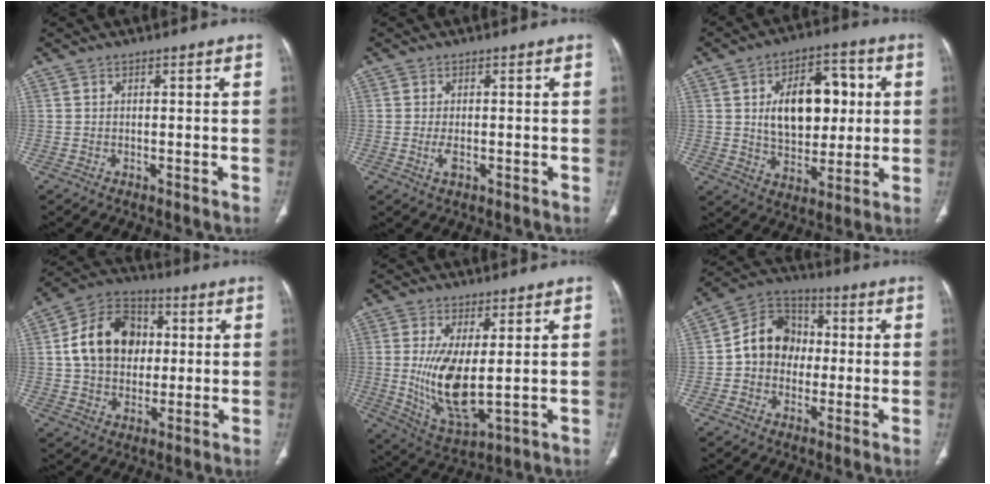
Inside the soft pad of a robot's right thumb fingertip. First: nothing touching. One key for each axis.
{"total": 2.0, "fx": -0.5, "fy": 0.8, "fz": 1.7, "tx": -0.042, "ty": -0.006, "tz": -0.008}
{"total": 16.4, "fx": 2.6, "fy": 10.1, "fz": 12.6, "tx": -0.147, "ty": 0.009, "tz": 0.045}
{"total": 15.2, "fx": 2.0, "fy": 11.7, "fz": 9.6, "tx": -0.136, "ty": 0.017, "tz": 0.030}
{"total": 11.6, "fx": 0.4, "fy": 4.2, "fz": 10.8, "tx": -0.214, "ty": -0.030, "tz": 0.025}
{"total": 11.6, "fx": -0.2, "fy": 9.8, "fz": 6.2, "tx": -0.071, "ty": 0.033, "tz": -0.015}